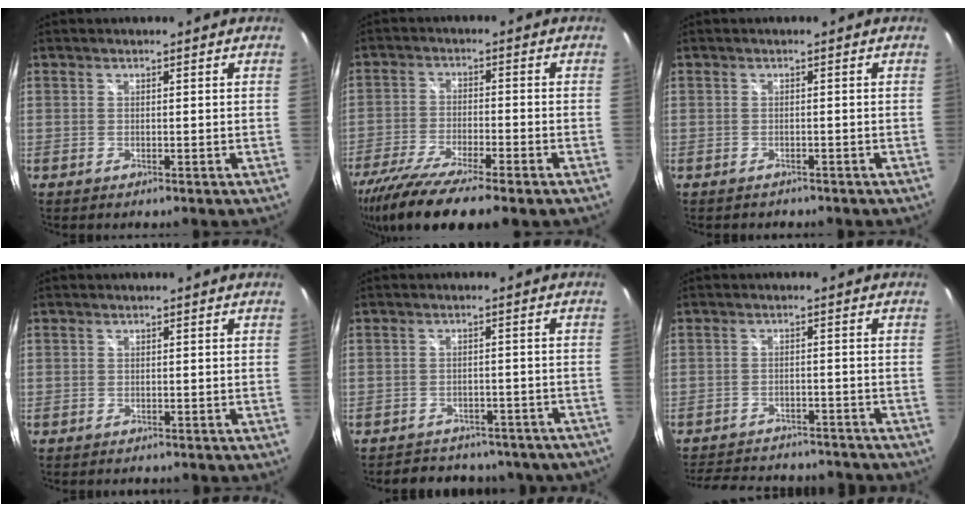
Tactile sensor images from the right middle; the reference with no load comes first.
{"total": 14.4, "force": [-11.0, 1.7, 9.1], "torque": [-0.189, -0.047, -0.192]}
{"total": 1.7, "force": [-1.4, 0.9, 0.4], "torque": [-0.010, -0.004, -0.018]}
{"total": 1.1, "force": [-0.9, 0.6, 0.0], "torque": [-0.006, 0.005, -0.013]}
{"total": 17.3, "force": [-14.7, 7.4, 5.3], "torque": [-0.105, 0.027, -0.161]}
{"total": 18.5, "force": [-16.0, 6.3, 6.8], "torque": [-0.143, 0.013, -0.206]}